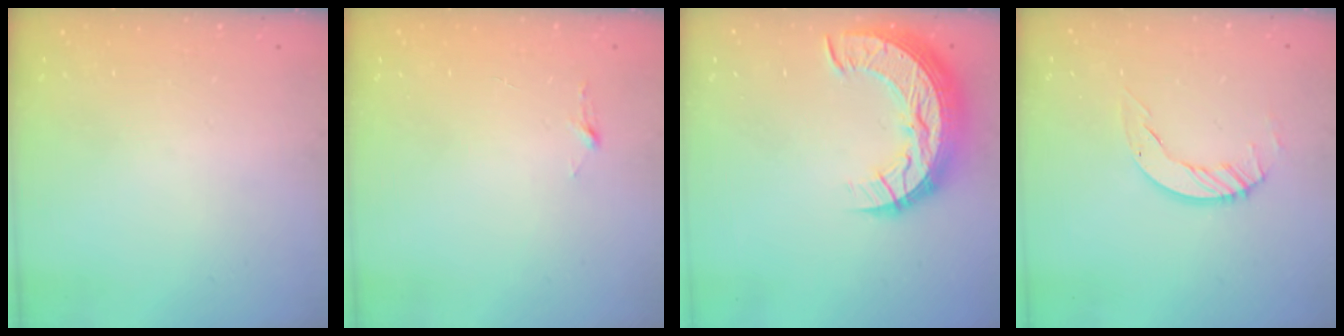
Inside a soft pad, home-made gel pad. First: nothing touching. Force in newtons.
{"total": 2.9, "press": 2.9, "slide": 0.3}
{"total": 15.0, "press": 15.0, "slide": 1.0}
{"total": 5.9, "press": 5.9, "slide": 0.4}